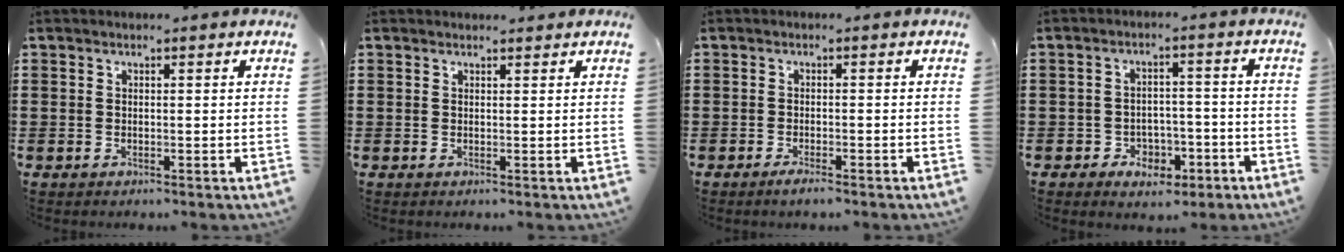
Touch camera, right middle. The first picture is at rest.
{"total": 0.7, "force": [0.6, 0.3, 0.0], "torque": [0.005, -0.003, 0.010]}
{"total": 1.5, "force": [-1.1, 0.1, 1.0], "torque": [-0.017, -0.005, -0.019]}
{"total": 3.9, "force": [-2.5, 2.5, 1.6], "torque": [-0.034, 0.007, -0.052]}